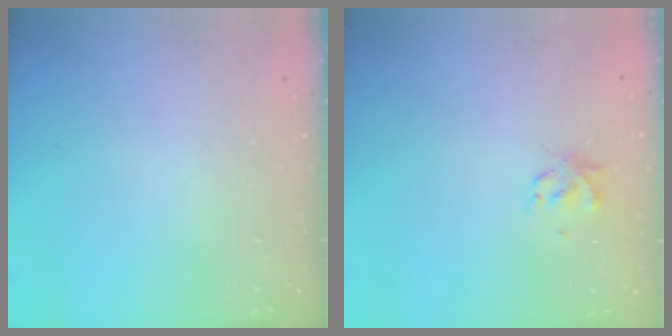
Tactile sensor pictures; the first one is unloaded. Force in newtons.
{"total": 1.9, "press": 1.9, "slide": 0.3}